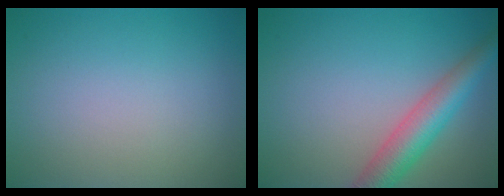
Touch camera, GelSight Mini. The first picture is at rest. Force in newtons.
{"total": 5.0, "press": 5.0, "slide": 0.2}